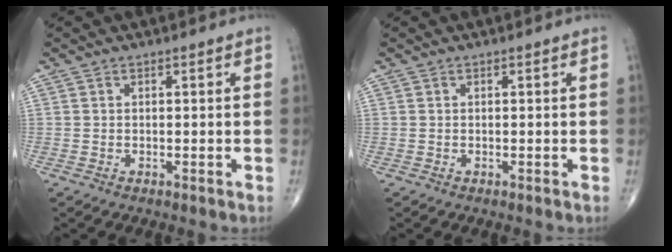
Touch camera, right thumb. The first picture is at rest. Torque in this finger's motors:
{"motor_torque": [0.00, 0.00, 0.00, 0.00, 0.00]}